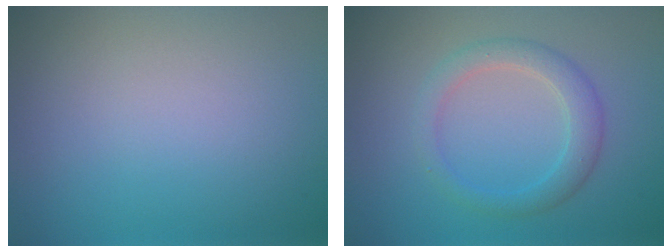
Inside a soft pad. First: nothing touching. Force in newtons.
{"total": 2.9, "press": 2.9, "slide": 0.1}